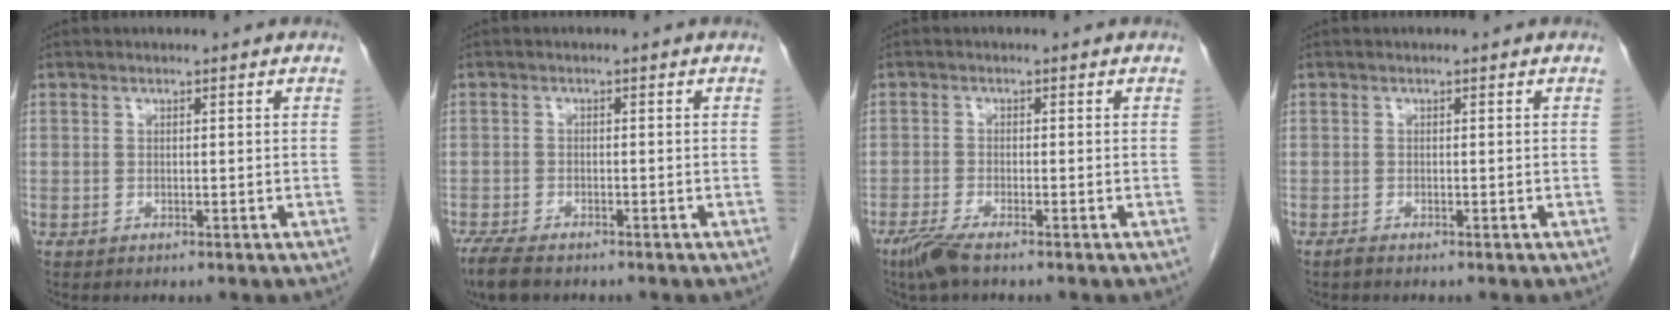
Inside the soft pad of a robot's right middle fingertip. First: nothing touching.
{"total": 5.8, "force": [-4.6, 1.9, 3.0], "torque": [-0.059, -0.013, -0.076]}
{"total": 3.8, "force": [-2.8, 0.4, 2.6], "torque": [-0.058, -0.010, -0.058]}
{"total": 0.6, "force": [-0.5, 0.0, 0.2], "torque": [-0.010, -0.002, -0.011]}